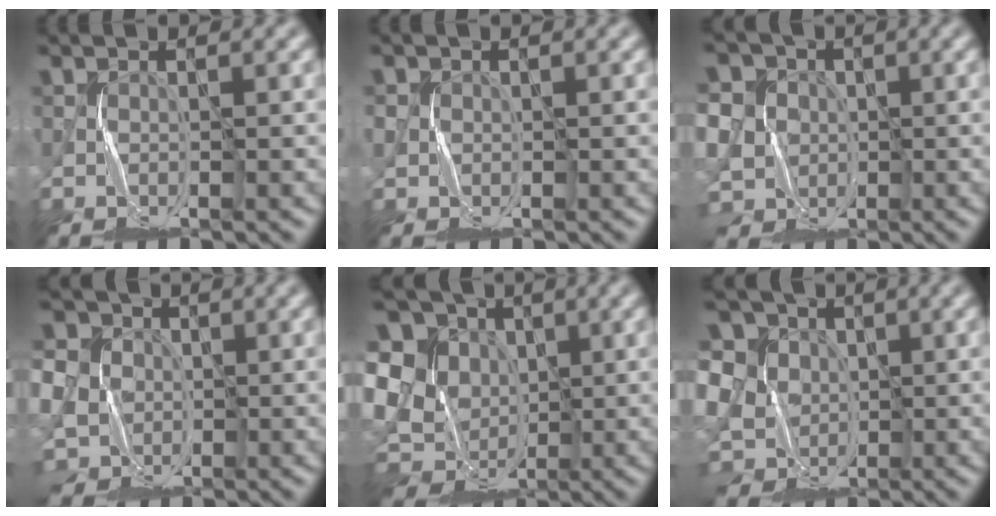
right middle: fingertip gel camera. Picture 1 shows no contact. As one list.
[{"total": 0.8, "force": [0.0, 0.8, -0.3], "torque": [-0.002, -0.003, 0.000]}, {"total": 9.3, "force": [0.8, 8.6, 3.6], "torque": [-0.092, 0.029, -0.030]}, {"total": 11.3, "force": [1.0, 10.5, 4.1], "torque": [-0.127, 0.017, -0.005]}, {"total": 15.3, "force": [0.8, 13.5, 7.1], "torque": [-0.210, 0.013, 0.011]}, {"total": 13.1, "force": [2.1, 10.9, 7.0], "torque": [-0.171, 0.037, 0.003]}]